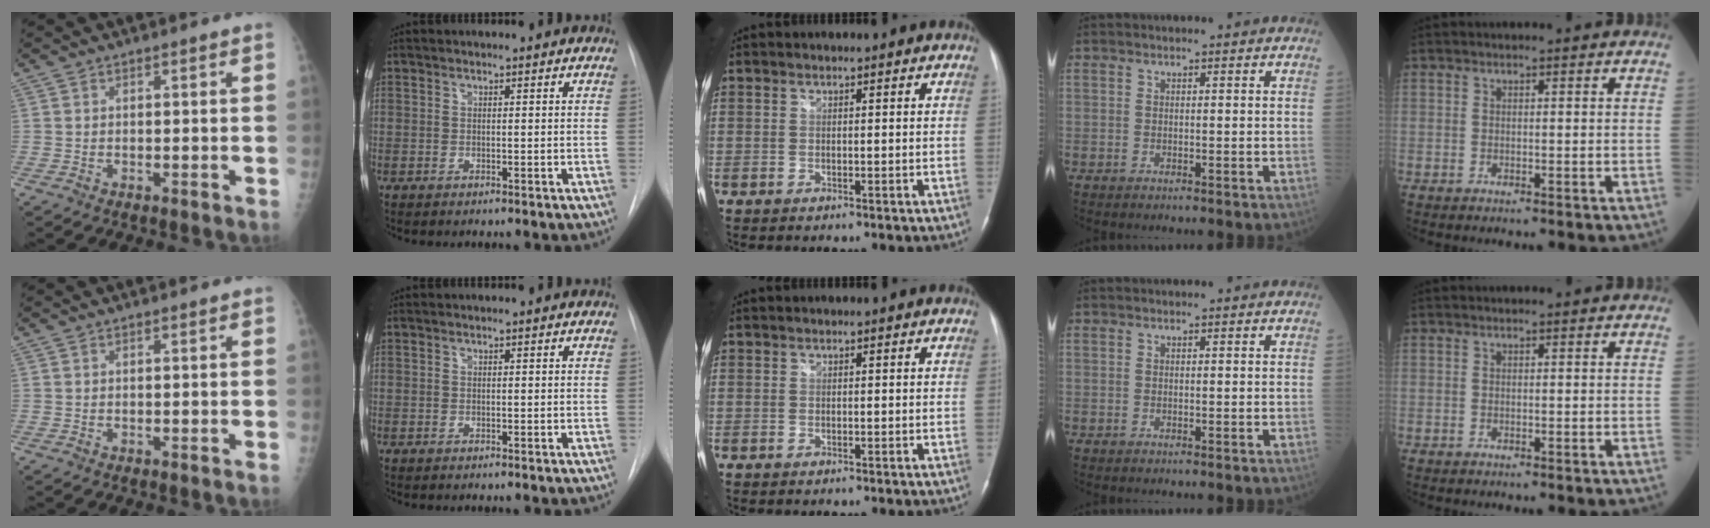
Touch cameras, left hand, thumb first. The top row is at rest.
{}